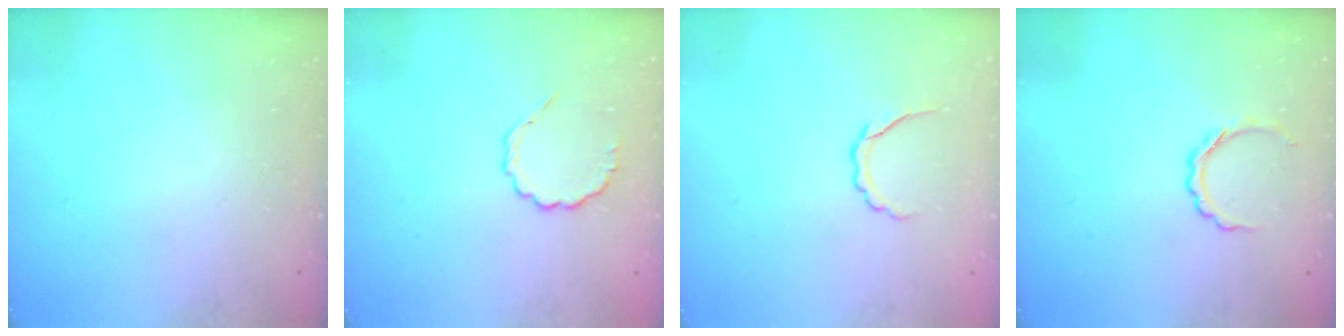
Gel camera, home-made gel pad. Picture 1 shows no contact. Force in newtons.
{"total": 5.1, "press": 4.8, "slide": 1.6}
{"total": 4.3, "press": 4.2, "slide": 0.8}
{"total": 4.5, "press": 4.4, "slide": 0.9}